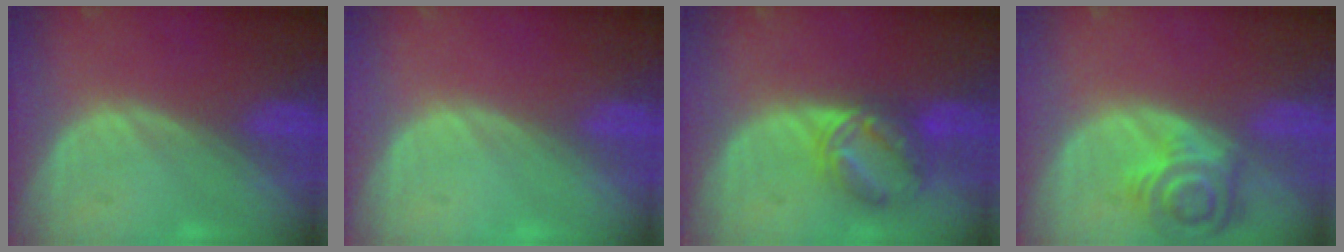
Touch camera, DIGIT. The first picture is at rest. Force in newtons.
{"total": 0.0}
{"total": 6.6, "press": 6.2, "slide": 2.2}
{"total": 7.1, "press": 6.5, "slide": 2.9}